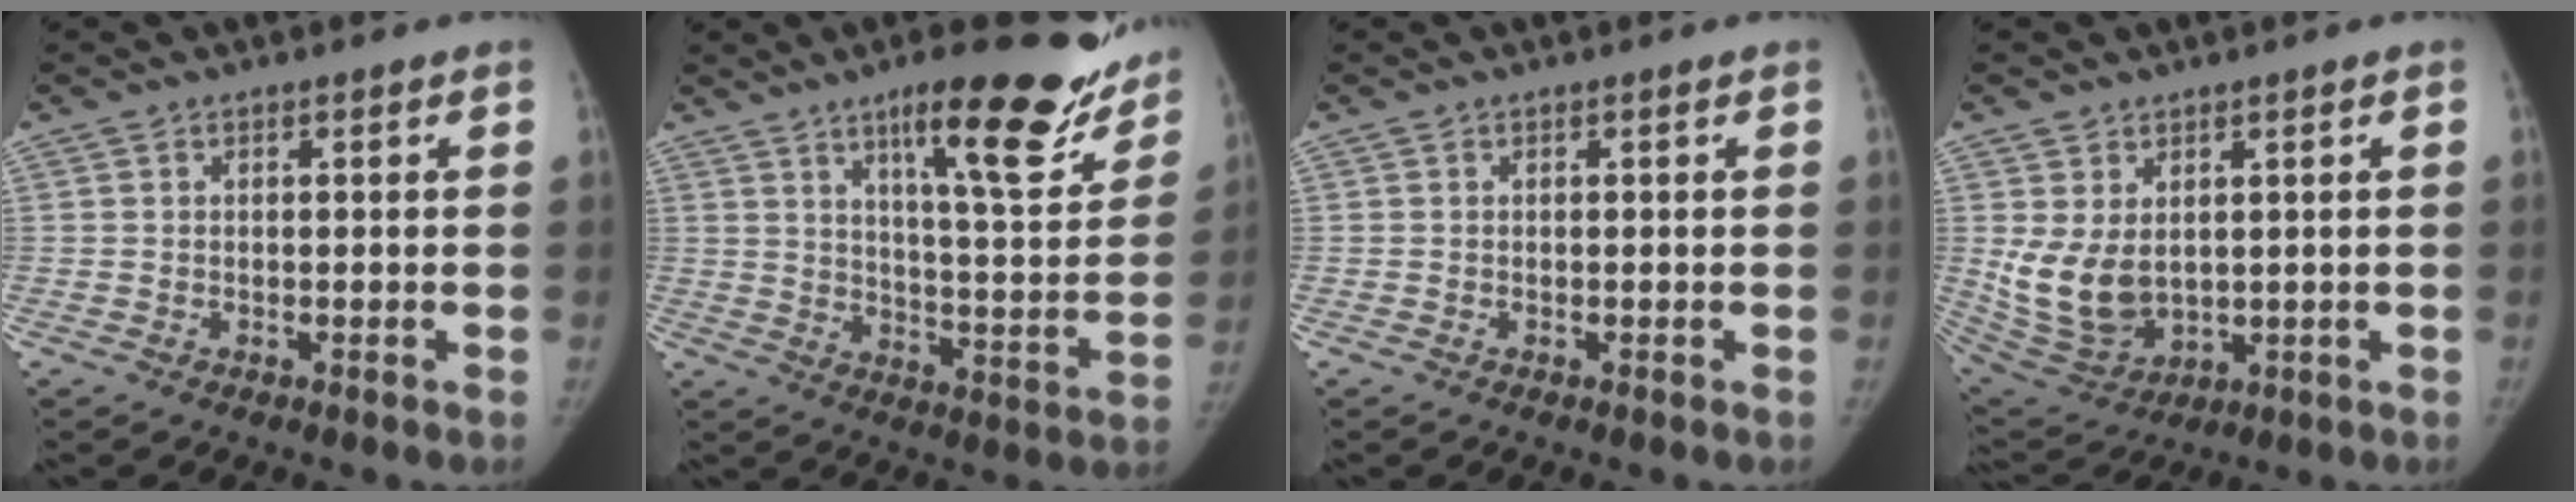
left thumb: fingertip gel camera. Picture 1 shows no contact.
{"total": 20.4, "force": [13.8, 4.7, 14.3], "torque": [-0.157, -0.075, 0.202]}
{"total": 0.0}
{"total": 10.3, "force": [1.4, 7.0, 7.3], "torque": [-0.134, -0.018, 0.053]}